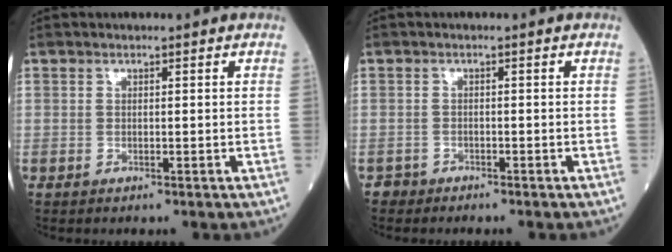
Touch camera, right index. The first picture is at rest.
{"total": 1.3, "force": [-1.1, 0.4, -0.5], "torque": [0.008, 0.000, -0.023]}